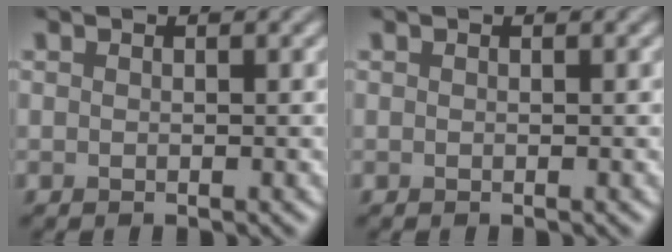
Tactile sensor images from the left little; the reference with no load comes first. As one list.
[{"total": 0.0}]